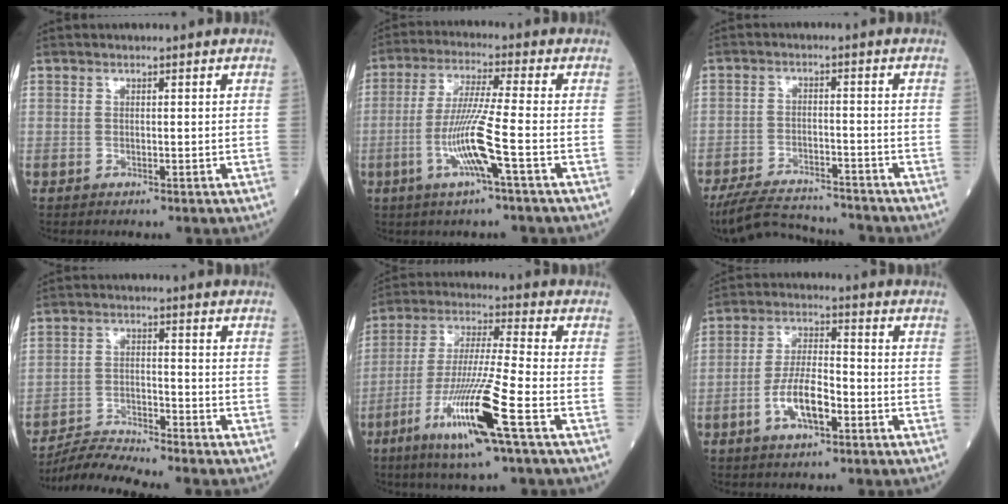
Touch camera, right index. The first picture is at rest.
{"total": 9.1, "force": [-2.9, -0.9, 8.6], "torque": [-0.170, -0.007, -0.056]}
{"total": 10.6, "force": [-10.1, 1.6, 2.8], "torque": [-0.050, 0.001, -0.165]}
{"total": 5.9, "force": [-5.7, -1.6, 0.2], "torque": [-0.013, -0.012, -0.108]}
{"total": 14.6, "force": [-6.6, -0.4, 13.1], "torque": [-0.263, -0.022, -0.119]}
{"total": 7.6, "force": [-3.0, 2.5, 6.5], "torque": [-0.130, 0.005, -0.054]}